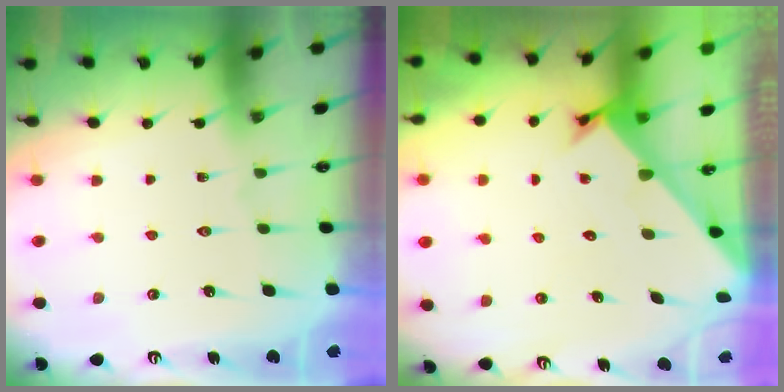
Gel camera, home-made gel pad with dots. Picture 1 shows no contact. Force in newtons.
{"total": 2.5, "press": 2.5, "slide": 0.2}